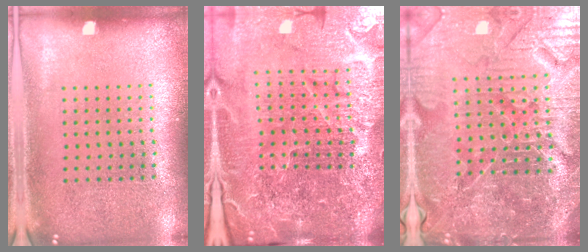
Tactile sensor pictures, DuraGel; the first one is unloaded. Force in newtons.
{"total": 6.7, "press": 5.8, "slide": 3.2}
{"total": 6.1, "press": 5.6, "slide": 2.4}